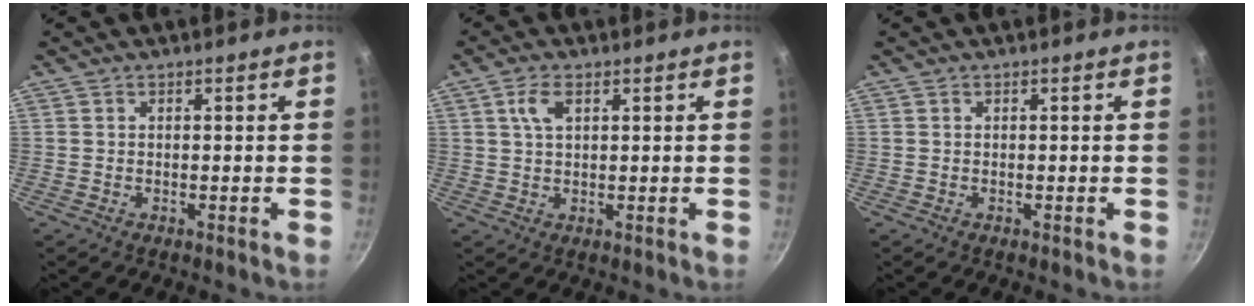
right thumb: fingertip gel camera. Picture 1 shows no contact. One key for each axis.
{"total": 4.0, "fx": 1.6, "fy": 2.1, "fz": 3.0, "tx": -0.054, "ty": 0.000, "tz": 0.031}
{"total": 0.0}